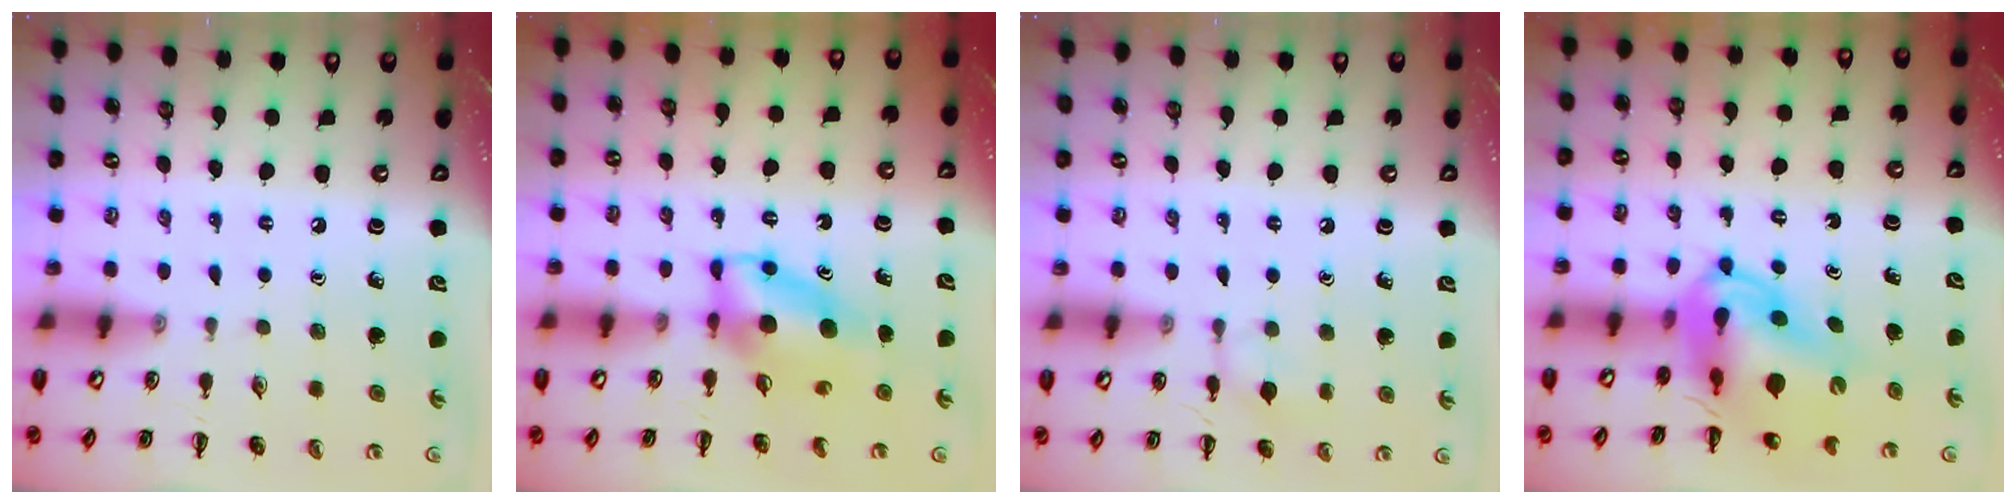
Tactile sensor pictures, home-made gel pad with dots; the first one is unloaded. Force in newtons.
{"total": 6.5, "press": 6.5, "slide": 1.1}
{"total": 7.0, "press": 6.9, "slide": 1.5}
{"total": 11.0, "press": 10.5, "slide": 3.4}